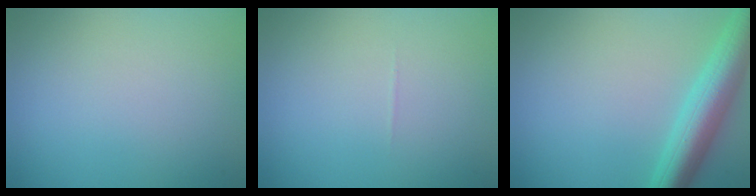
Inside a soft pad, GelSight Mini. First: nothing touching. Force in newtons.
{"total": 0.0}
{"total": 5.9, "press": 5.9, "slide": 0.2}